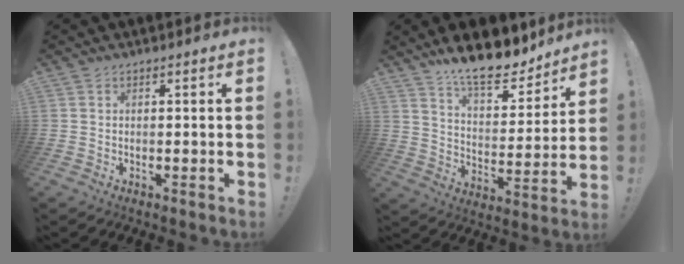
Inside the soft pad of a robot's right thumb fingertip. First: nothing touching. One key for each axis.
{"total": 15.5, "fx": 12.6, "fy": 5.3, "fz": 7.2, "tx": -0.118, "ty": -0.089, "tz": 0.220}